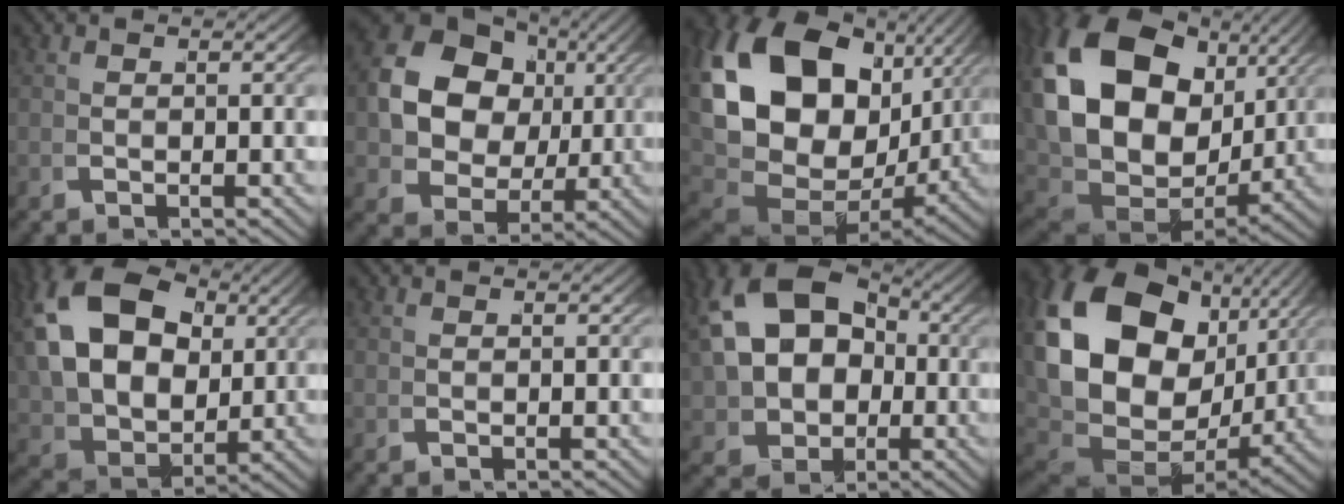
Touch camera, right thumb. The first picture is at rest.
{"total": 14.4, "force": [1.8, 11.2, 8.8], "torque": [-0.212, -0.032, 0.038]}
{"total": 26.1, "force": [2.0, 18.6, 18.3], "torque": [-0.372, -0.028, 0.042]}
{"total": 22.4, "force": [2.3, 15.7, 15.7], "torque": [-0.350, -0.029, 0.048]}
{"total": 16.9, "force": [3.0, 12.4, 11.0], "torque": [-0.269, -0.025, 0.060]}
{"total": 0.0}
{"total": 15.6, "force": [1.2, 11.9, 9.9], "torque": [-0.231, -0.037, 0.039]}
{"total": 24.9, "force": [2.4, 17.6, 17.5], "torque": [-0.372, -0.026, 0.046]}